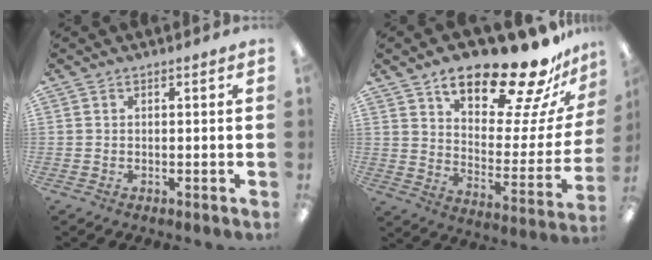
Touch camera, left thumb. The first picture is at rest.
{"total": 22.9, "force": [17.5, 6.9, 13.0], "torque": [-0.188, -0.126, 0.285]}